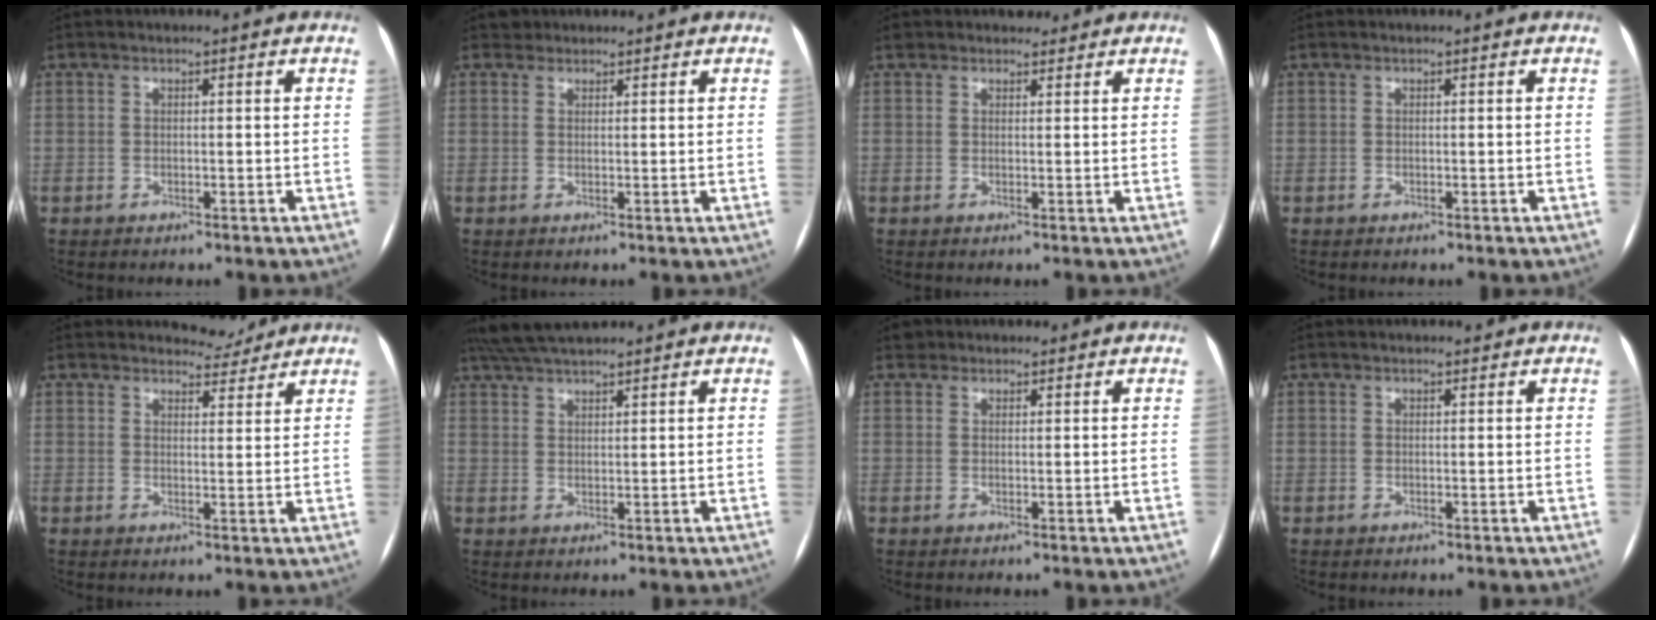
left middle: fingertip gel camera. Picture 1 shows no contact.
{"total": 1.2, "force": [1.0, 0.5, -0.4], "torque": [0.005, 0.008, 0.013]}
{"total": 2.0, "force": [1.8, 1.0, 0.0], "torque": [0.001, 0.008, 0.024]}
{"total": 0.0}
{"total": 3.7, "force": [3.5, 0.9, -0.2], "torque": [0.001, -0.005, 0.045]}
{"total": 6.5, "force": [5.9, 0.5, 2.6], "torque": [-0.051, 0.036, 0.110]}
{"total": 1.5, "force": [1.2, 0.9, -0.3], "torque": [0.009, 0.012, 0.014]}
{"total": 2.4, "force": [2.2, 0.6, 0.9], "torque": [-0.008, 0.024, 0.030]}